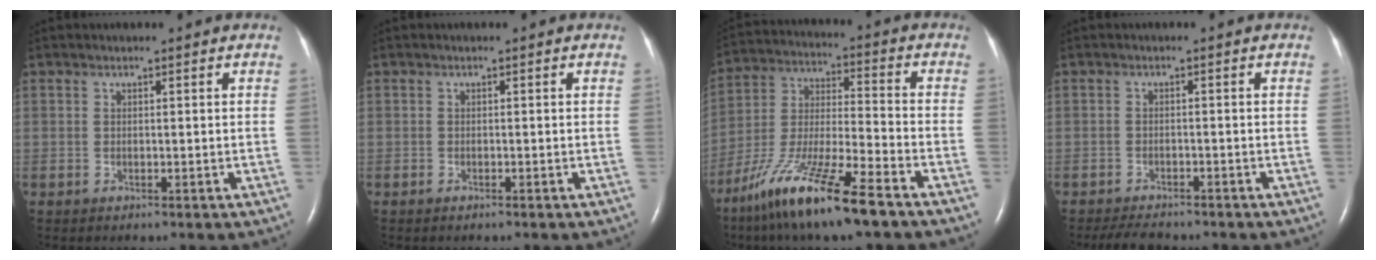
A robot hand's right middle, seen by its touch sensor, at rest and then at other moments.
{"total": 0.5, "force": [-0.4, 0.1, 0.4], "torque": [-0.010, -0.001, -0.005]}
{"total": 17.1, "force": [-11.3, 1.4, 12.8], "torque": [-0.276, -0.040, -0.213]}
{"total": 4.3, "force": [-3.8, 1.2, 1.5], "torque": [-0.027, -0.010, -0.059]}